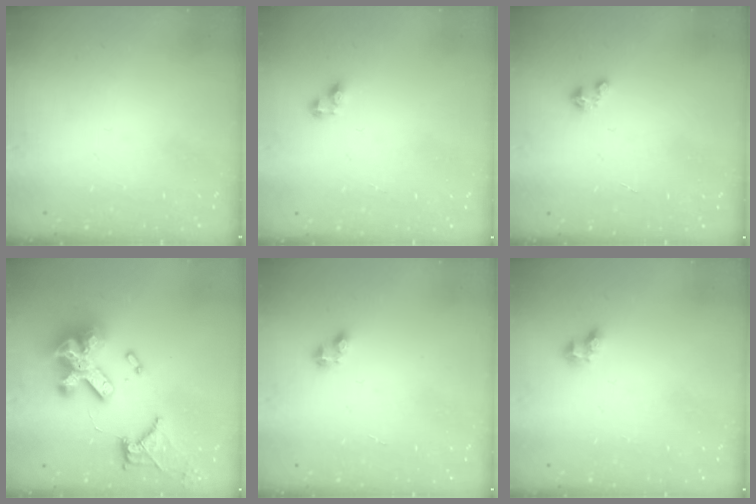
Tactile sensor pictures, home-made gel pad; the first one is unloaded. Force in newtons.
{"total": 3.4, "press": 3.4, "slide": 0.4}
{"total": 1.6, "press": 1.6, "slide": 0.2}
{"total": 19.6, "press": 18.8, "slide": 5.5}
{"total": 2.5, "press": 2.5, "slide": 0.3}
{"total": 2.7, "press": 2.5, "slide": 1.0}